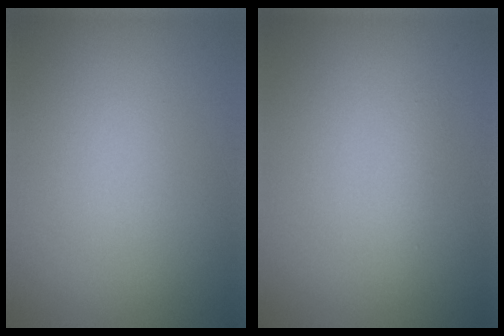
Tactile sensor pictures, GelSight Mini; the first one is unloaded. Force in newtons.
{"total": 0.9, "press": 0.9, "slide": 0.1}